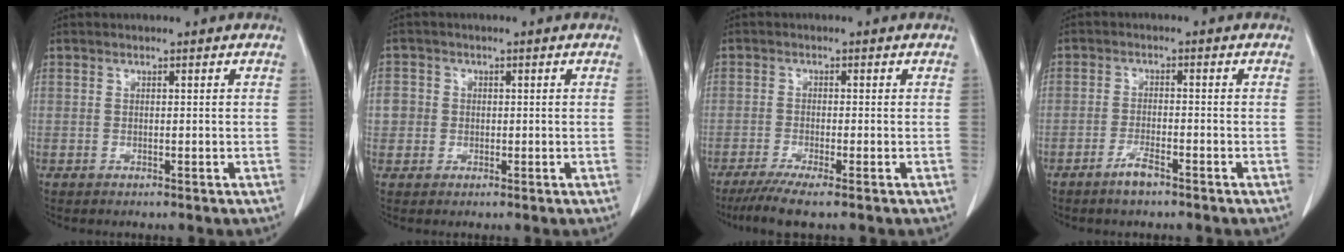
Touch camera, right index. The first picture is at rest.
{"total": 3.0, "force": [0.0, 2.9, 0.5], "torque": [0.003, 0.012, 0.000]}
{"total": 5.5, "force": [-4.0, -0.1, 3.8], "torque": [-0.062, -0.014, -0.070]}
{"total": 3.1, "force": [-2.3, 0.5, 2.0], "torque": [-0.040, -0.001, -0.043]}